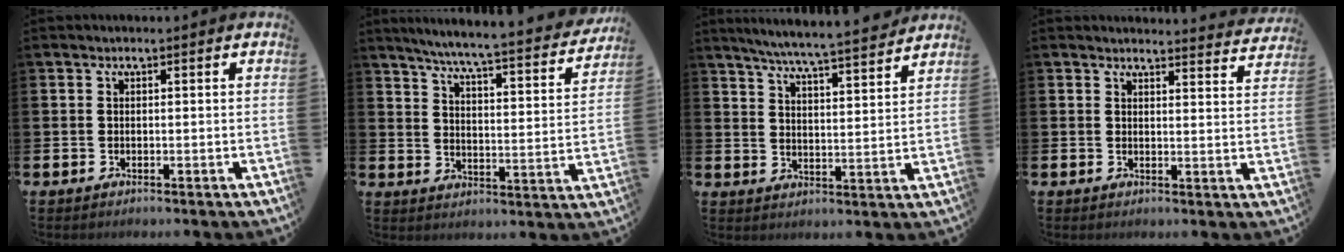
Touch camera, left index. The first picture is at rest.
{"total": 6.3, "force": [5.8, -0.1, 2.5], "torque": [-0.067, -0.054, 0.092]}
{"total": 6.6, "force": [6.3, -0.4, 1.9], "torque": [-0.051, -0.046, 0.107]}
{"total": 3.2, "force": [3.2, 0.2, 0.1], "torque": [0.002, -0.025, 0.055]}